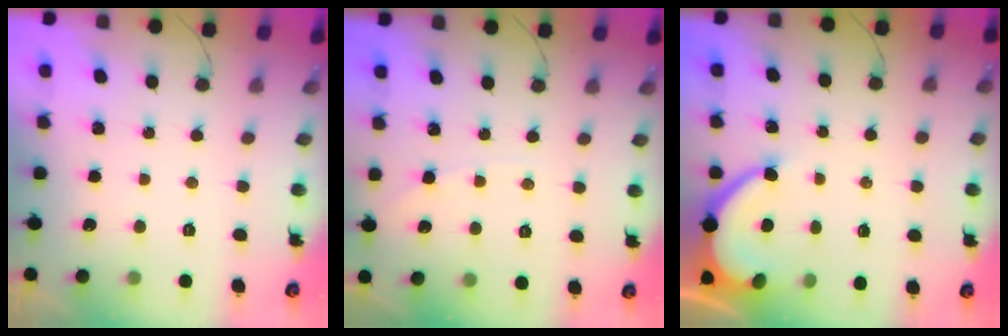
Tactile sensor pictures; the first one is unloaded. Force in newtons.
{"total": 2.1, "press": 2.1, "slide": 0.3}
{"total": 6.9, "press": 6.9, "slide": 0.5}